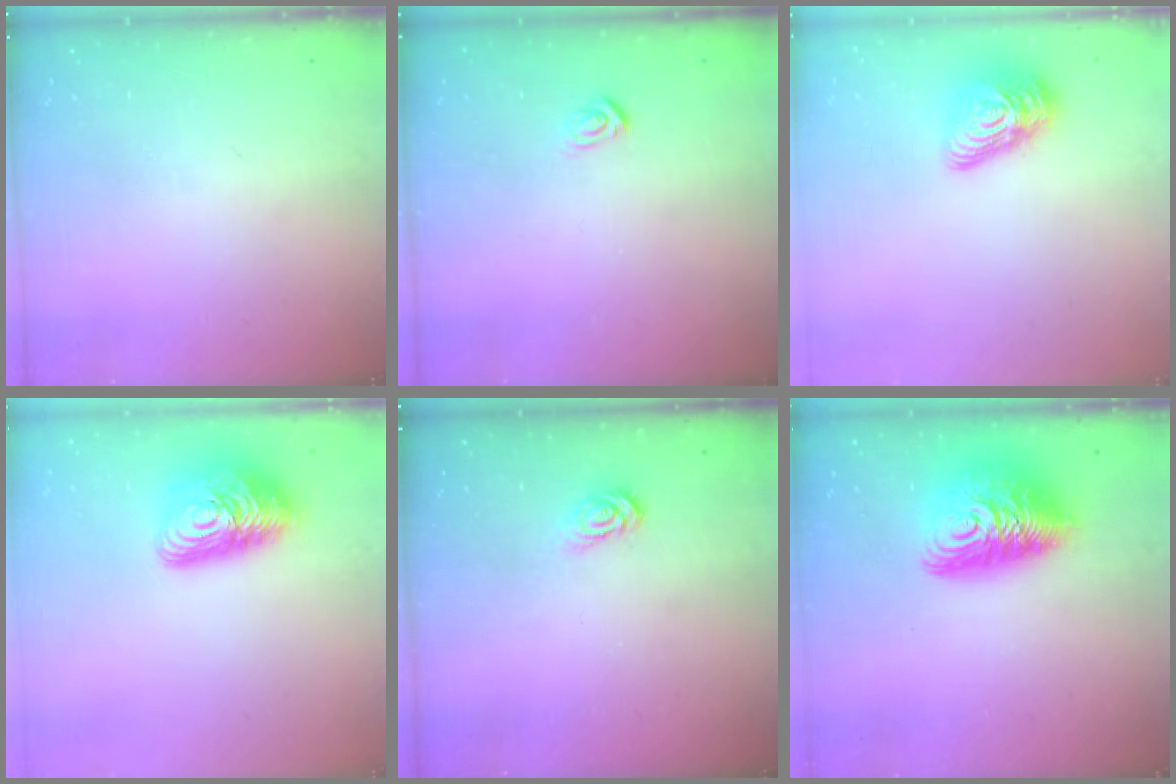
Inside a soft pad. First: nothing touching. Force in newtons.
{"total": 3.2, "press": 3.1, "slide": 0.3}
{"total": 14.2, "press": 14.2, "slide": 0.8}
{"total": 14.9, "press": 14.9, "slide": 0.7}
{"total": 3.2, "press": 3.1, "slide": 0.4}
{"total": 14.7, "press": 14.6, "slide": 1.3}